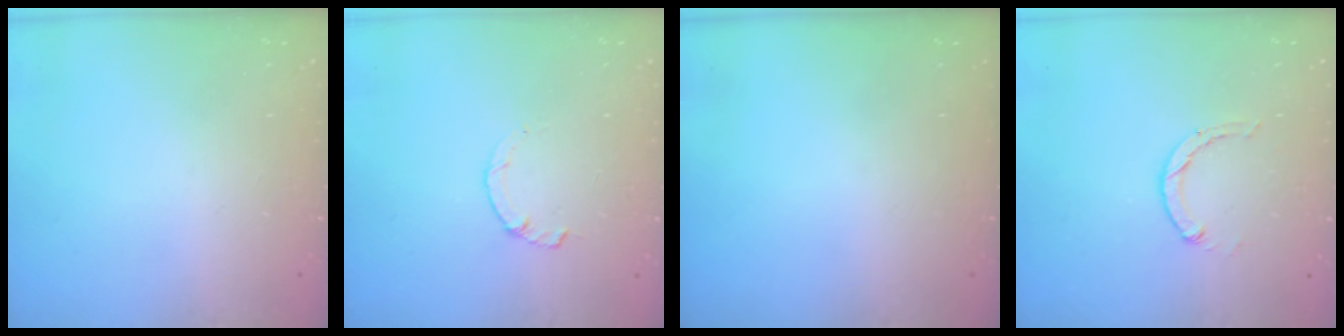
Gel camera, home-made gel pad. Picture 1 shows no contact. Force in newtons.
{"total": 2.2, "press": 2.2, "slide": 0.2}
{"total": 0.0}
{"total": 0.8, "press": 0.8, "slide": 0.2}